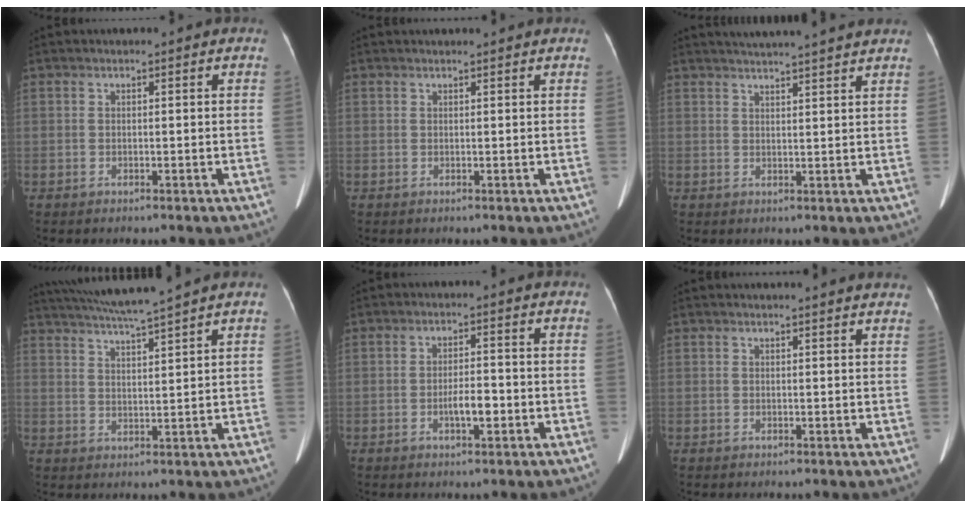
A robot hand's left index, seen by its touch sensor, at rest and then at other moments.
{"total": 2.8, "force": [2.7, 0.0, 0.8], "torque": [-0.010, 0.022, 0.035]}
{"total": 11.5, "force": [10.6, -0.1, 4.7], "torque": [-0.072, 0.022, 0.130]}
{"total": 9.1, "force": [8.0, -1.8, 3.9], "torque": [-0.071, 0.007, 0.134]}
{"total": 3.5, "force": [-1.2, 1.0, 3.2], "torque": [-0.057, 0.002, -0.017]}
{"total": 7.2, "force": [7.0, 0.2, 2.0], "torque": [-0.020, 0.006, 0.058]}